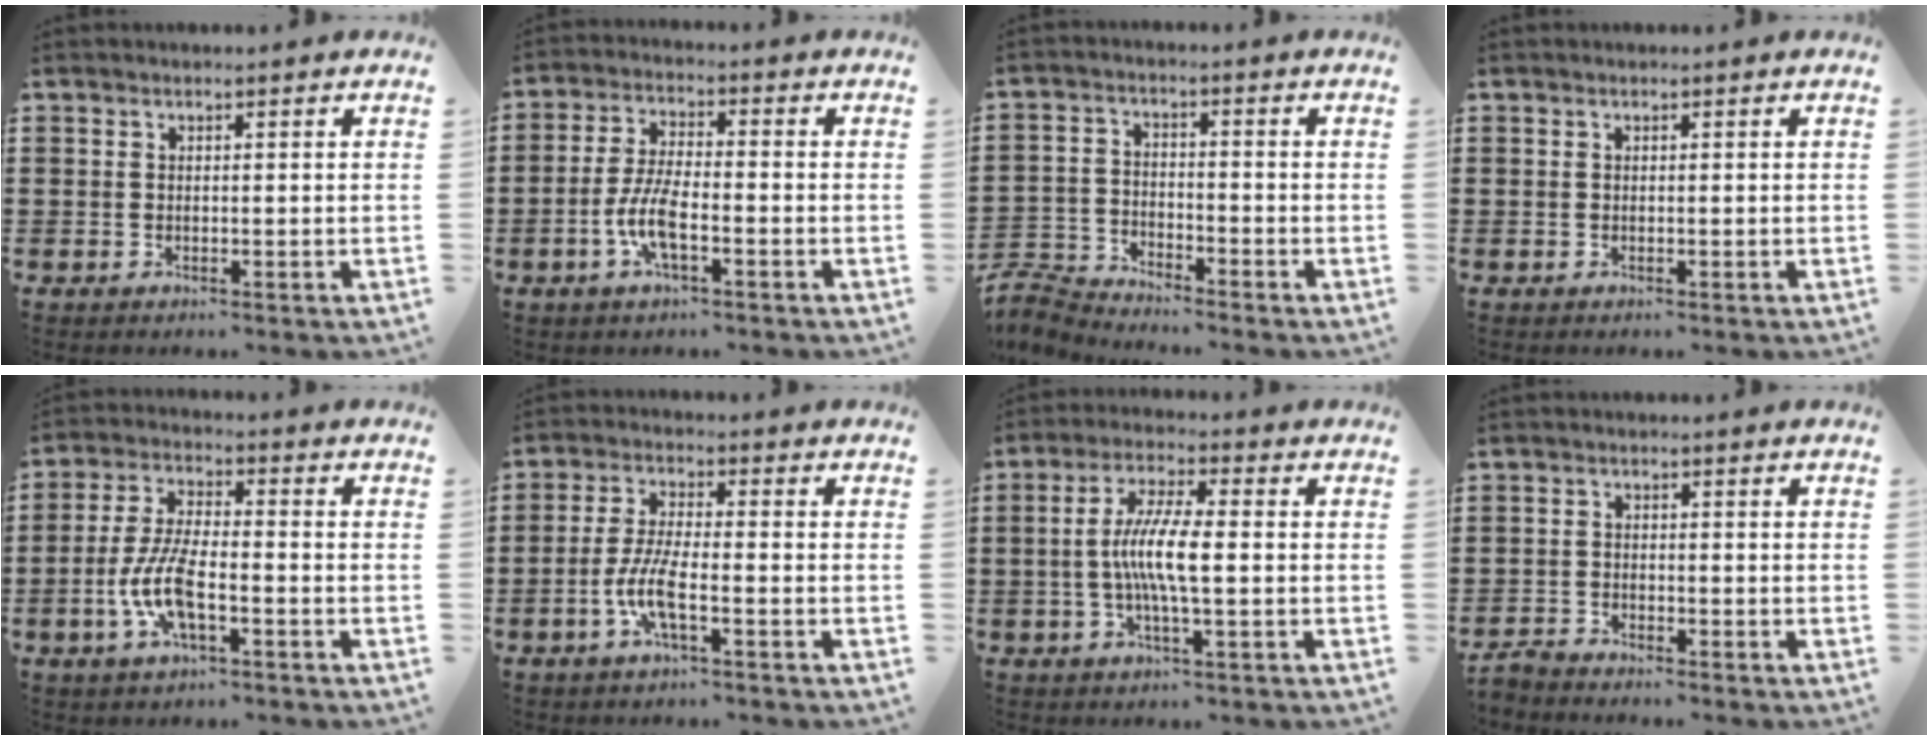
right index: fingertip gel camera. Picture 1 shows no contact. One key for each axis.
{"total": 6.7, "fx": -2.4, "fy": 2.0, "fz": 5.9, "tx": -0.140, "ty": -0.010, "tz": -0.052}
{"total": 4.4, "fx": -4.3, "fy": 0.7, "fz": 0.2, "tx": -0.028, "ty": -0.002, "tz": -0.096}
{"total": 0.0}
{"total": 8.6, "fx": -2.8, "fy": 3.0, "fz": 7.5, "tx": -0.172, "ty": -0.012, "tz": -0.057}
{"total": 6.4, "fx": -2.5, "fy": 1.4, "fz": 5.7, "tx": -0.139, "ty": -0.016, "tz": -0.055}
{"total": 7.7, "fx": -0.8, "fy": 1.4, "fz": 7.5, "tx": -0.150, "ty": -0.005, "tz": -0.023}
{"total": 2.1, "fx": -2.1, "fy": 0.3, "fz": 0.1, "tx": -0.008, "ty": 0.003, "tz": -0.044}